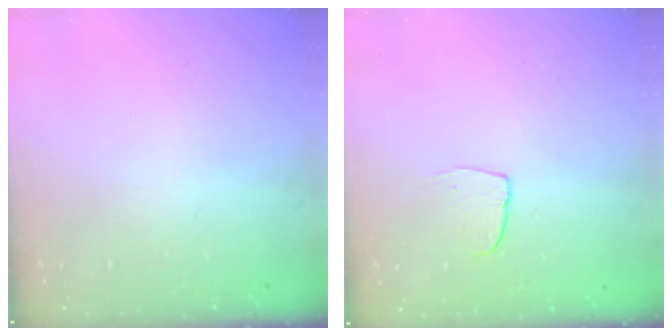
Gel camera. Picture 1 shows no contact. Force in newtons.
{"total": 4.2, "press": 4.2, "slide": 0.3}